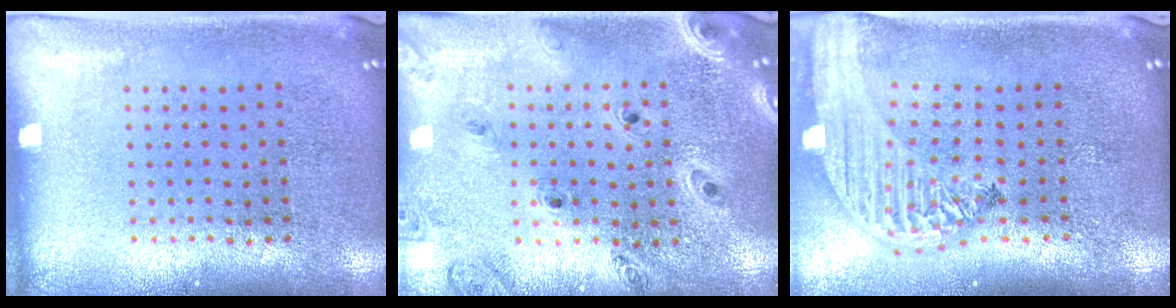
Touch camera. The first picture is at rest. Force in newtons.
{"total": 1.3, "press": 1.3, "slide": 0.2}
{"total": 2.7, "press": 2.2, "slide": 1.5}